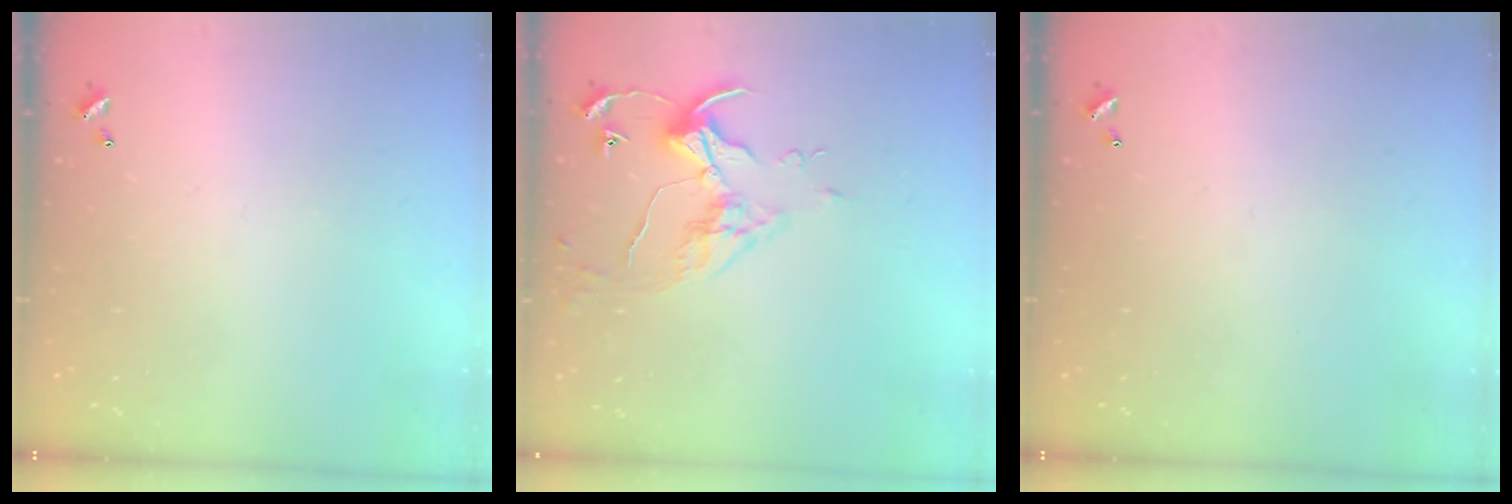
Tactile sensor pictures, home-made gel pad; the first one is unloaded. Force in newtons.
{"total": 5.0, "press": 5.0, "slide": 0.7}
{"total": 0.0}